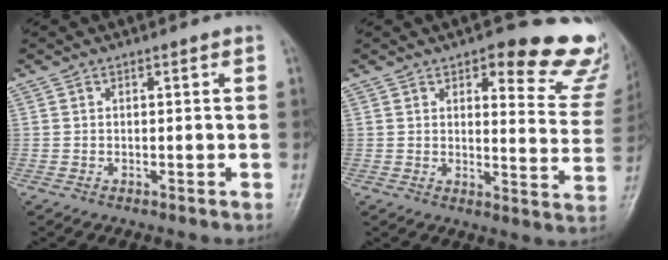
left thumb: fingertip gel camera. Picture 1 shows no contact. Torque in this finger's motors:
{"motor_torque": [0.27, 0.08, 0.07, 0.04, 0.08]}